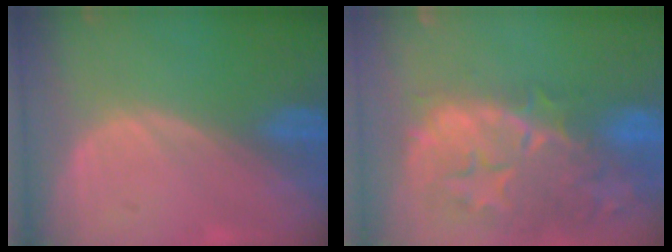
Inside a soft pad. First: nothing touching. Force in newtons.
{"total": 14.6, "press": 11.8, "slide": 8.6}